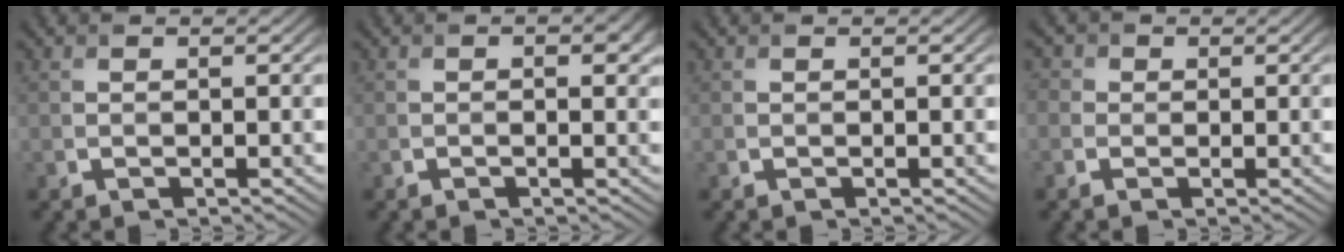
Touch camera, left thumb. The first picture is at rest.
{"total": 1.9, "force": [0.3, 0.8, 1.7], "torque": [-0.023, -0.001, 0.002]}
{"total": 0.0}
{"total": 2.5, "force": [0.0, 2.3, 0.8], "torque": [-0.023, 0.006, -0.009]}